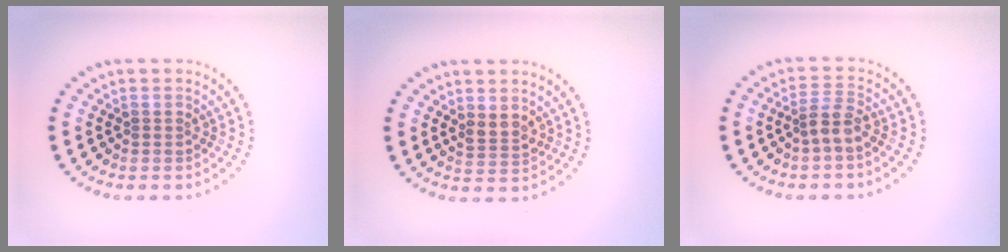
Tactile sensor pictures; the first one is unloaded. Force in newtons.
{"total": 1.7, "press": 1.5, "slide": 0.8}
{"total": 2.1, "press": 1.6, "slide": 1.3}